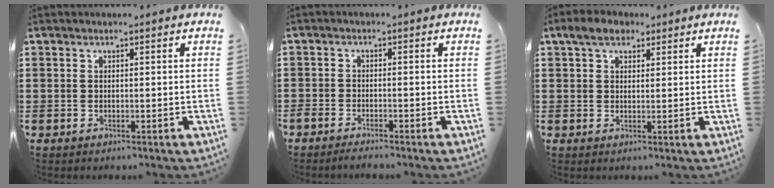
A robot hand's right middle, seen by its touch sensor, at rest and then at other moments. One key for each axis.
{"total": 1.8, "fx": -1.7, "fy": 0.2, "fz": 0.4, "tx": -0.011, "ty": -0.001, "tz": -0.035}
{"total": 3.9, "fx": 2.9, "fy": 1.9, "fz": 1.8, "tx": -0.027, "ty": 0.005, "tz": 0.049}